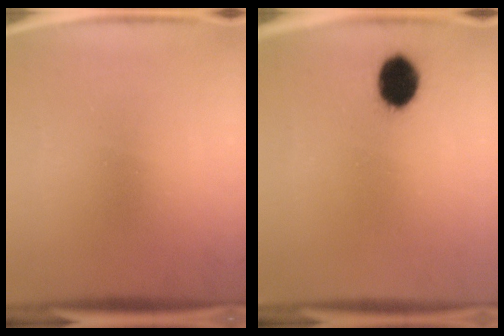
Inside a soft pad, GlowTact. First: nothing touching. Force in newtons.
{"total": 8.0}